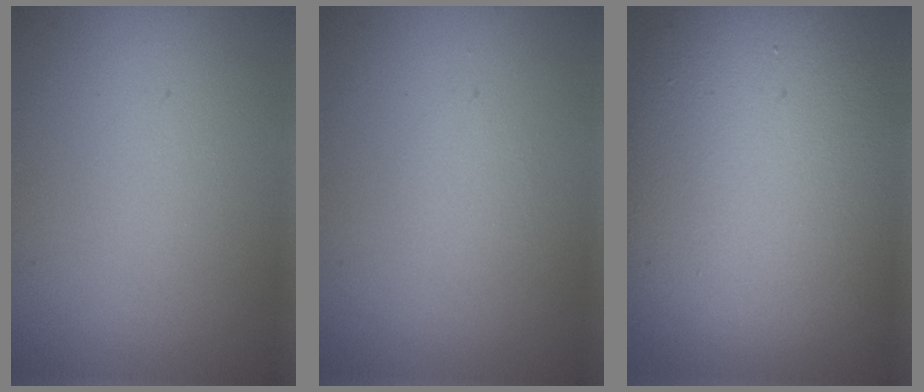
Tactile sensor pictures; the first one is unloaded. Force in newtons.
{"total": 0.6, "press": 0.6, "slide": 0.0}
{"total": 14.8, "press": 14.8, "slide": 0.7}